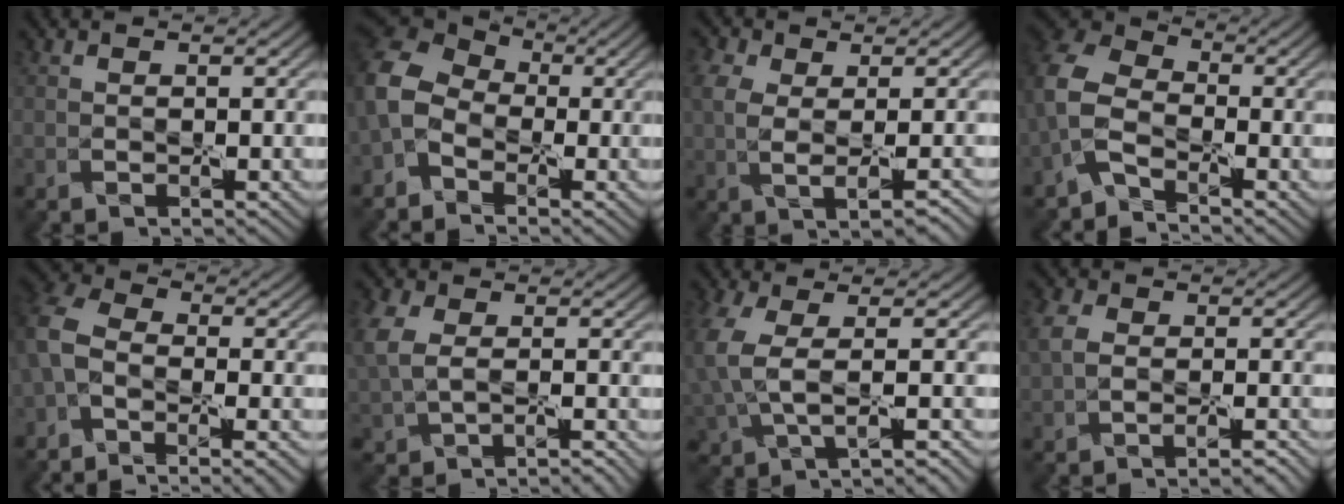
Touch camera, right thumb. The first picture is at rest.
{"total": 6.5, "force": [-2.0, 5.1, 3.5], "torque": [-0.103, -0.003, -0.057]}
{"total": 5.3, "force": [0.8, 2.7, 4.6], "torque": [-0.087, 0.008, 0.022]}
{"total": 6.0, "force": [-3.1, 3.9, 3.4], "torque": [-0.090, 0.004, -0.083]}
{"total": 7.6, "force": [-3.9, 4.2, 4.9], "torque": [-0.126, -0.008, -0.067]}
{"total": 7.0, "force": [-0.6, 4.8, 5.0], "torque": [-0.125, -0.004, 0.001]}
{"total": 5.4, "force": [-0.4, 2.3, 4.8], "torque": [-0.127, -0.010, -0.004]}
{"total": 4.7, "force": [-1.2, 3.0, 3.4], "torque": [-0.069, 0.000, -0.022]}